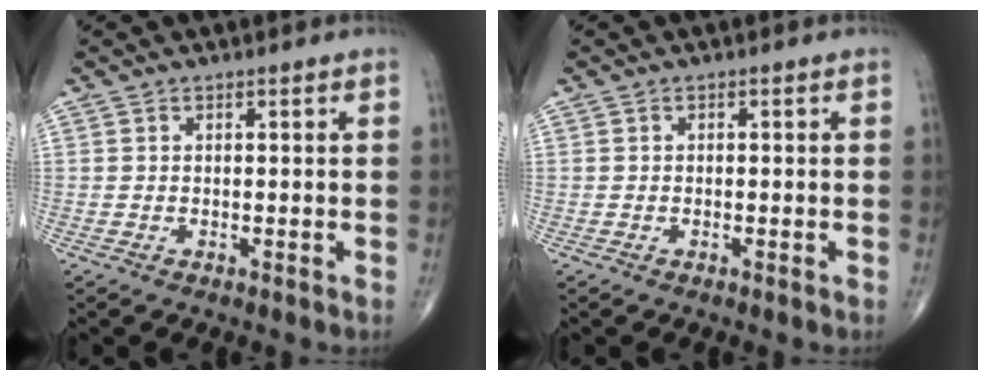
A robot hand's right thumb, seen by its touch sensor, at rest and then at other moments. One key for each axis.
{"total": 0.0}